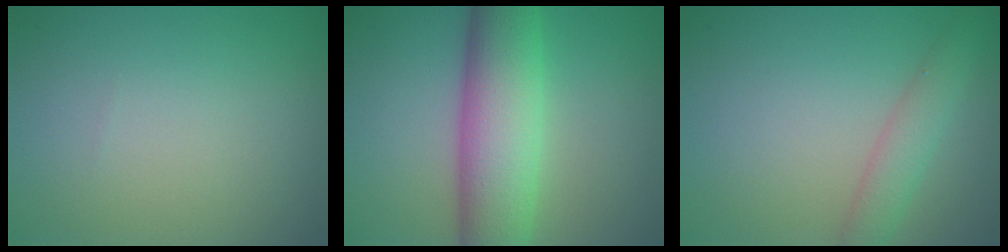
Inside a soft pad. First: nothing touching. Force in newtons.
{"total": 8.8, "press": 8.8, "slide": 0.2}
{"total": 2.4, "press": 2.4, "slide": 0.1}